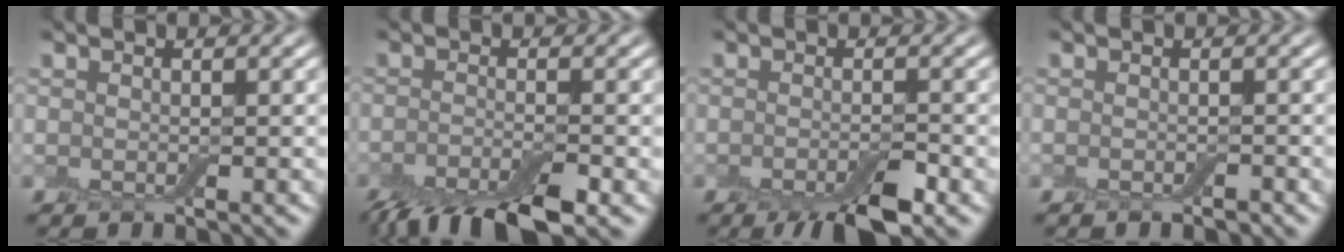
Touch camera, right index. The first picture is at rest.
{"total": 6.5, "force": [-4.9, 1.6, 4.0], "torque": [-0.068, -0.014, -0.091]}
{"total": 4.4, "force": [-3.0, 1.0, 3.1], "torque": [-0.052, -0.006, -0.049]}
{"total": 1.0, "force": [-0.9, 0.3, 0.4], "torque": [-0.007, -0.006, -0.014]}